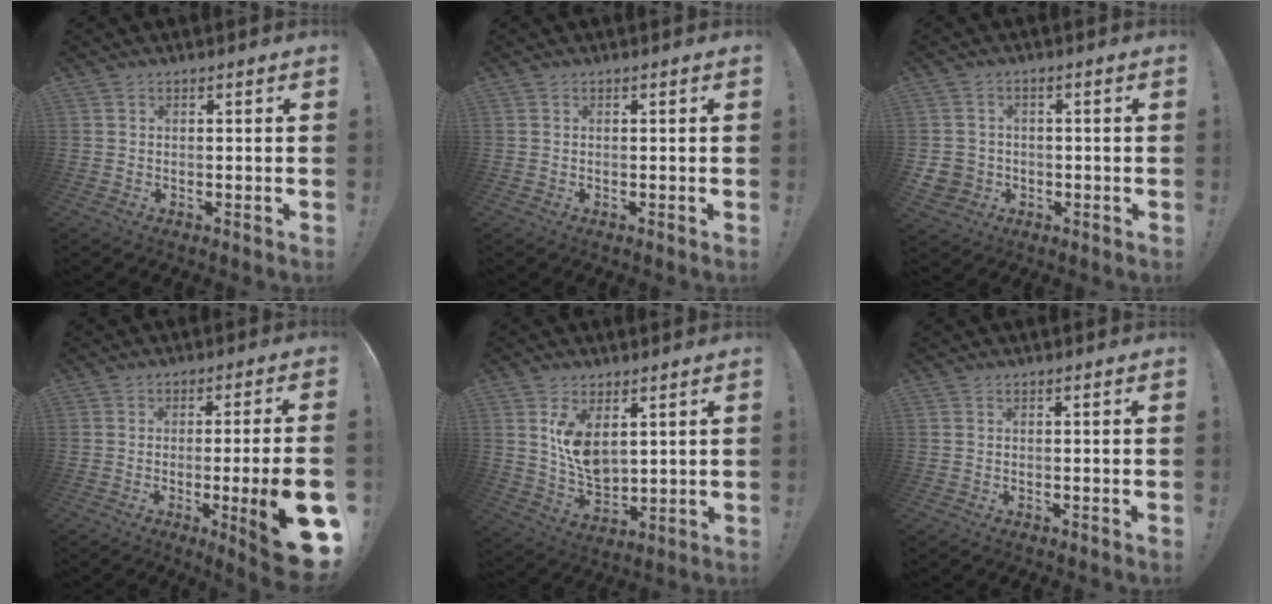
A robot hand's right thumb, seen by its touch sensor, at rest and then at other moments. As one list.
[{"total": 0.0}, {"total": 5.6, "force": [-1.1, 5.3, 1.7], "torque": [-0.046, 0.010, -0.017]}, {"total": 14.9, "force": [-3.5, 1.4, 14.4], "torque": [-0.196, 0.001, -0.037]}, {"total": 9.7, "force": [4.4, 5.7, 6.5], "torque": [-0.116, -0.028, 0.083]}, {"total": 0.0}]